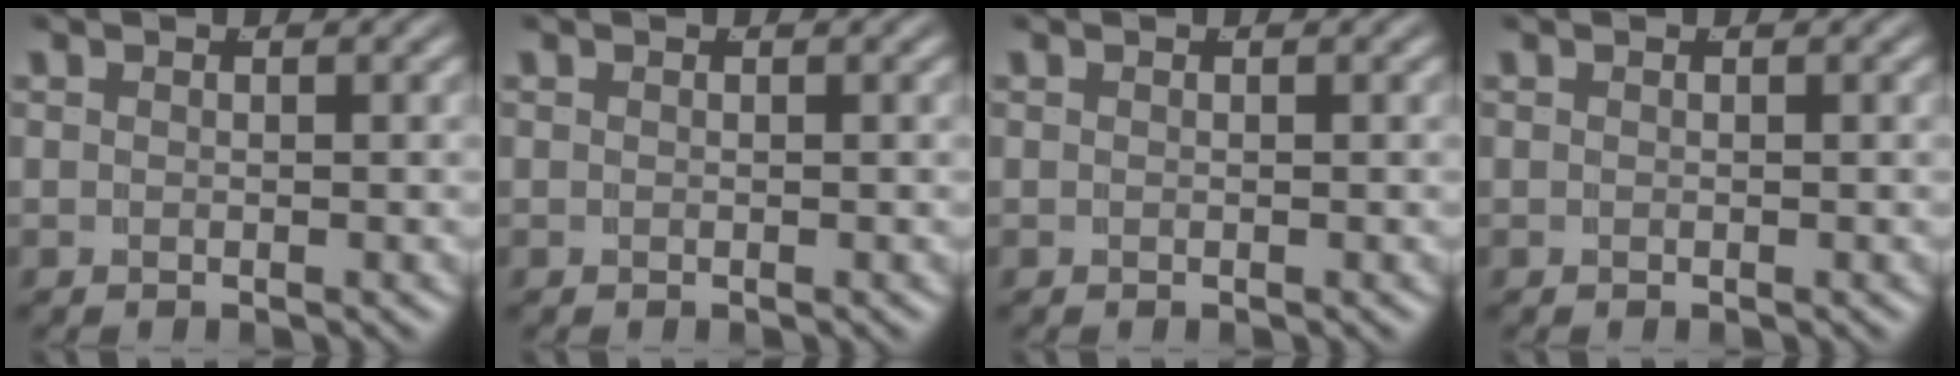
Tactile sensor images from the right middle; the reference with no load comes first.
{"total": 0.0}
{"total": 0.0}
{"total": 0.0}